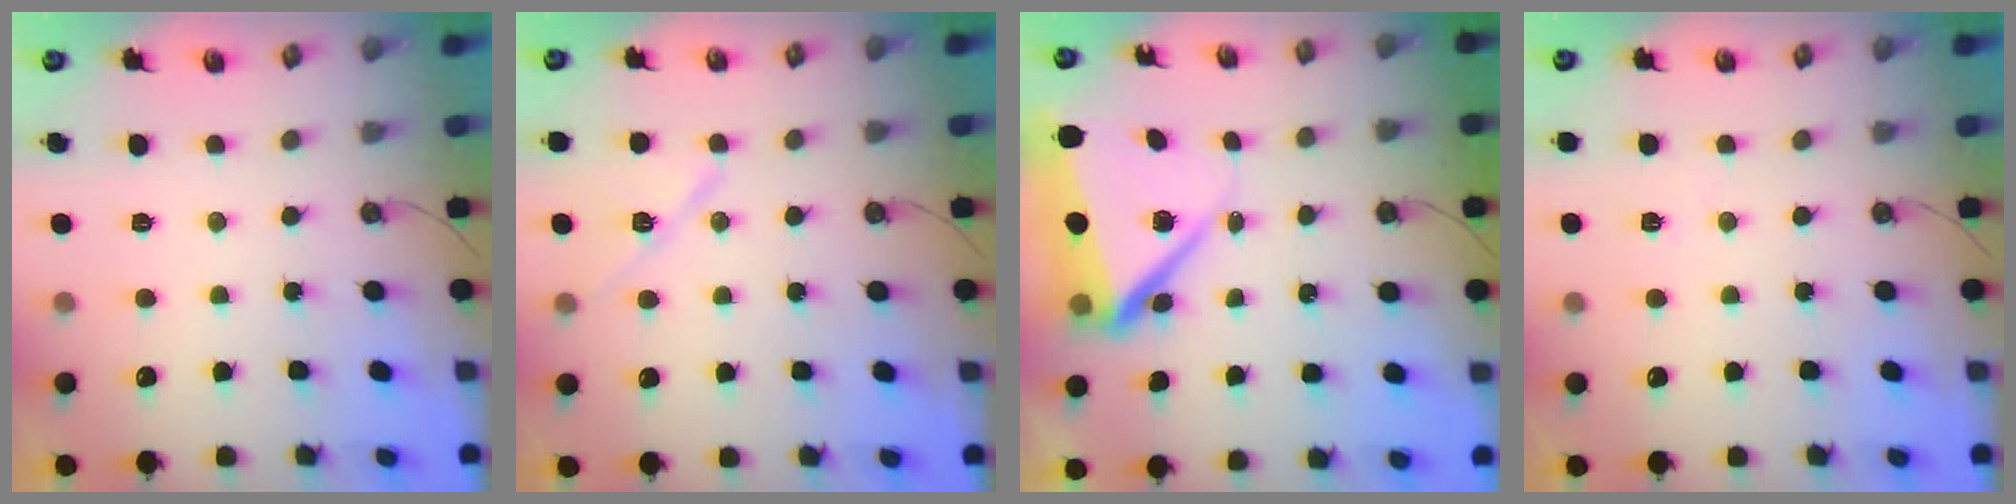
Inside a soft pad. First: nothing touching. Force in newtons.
{"total": 9.9, "press": 9.8, "slide": 1.5}
{"total": 10.3, "press": 10.2, "slide": 1.3}
{"total": 2.8, "press": 2.0, "slide": 2.0}